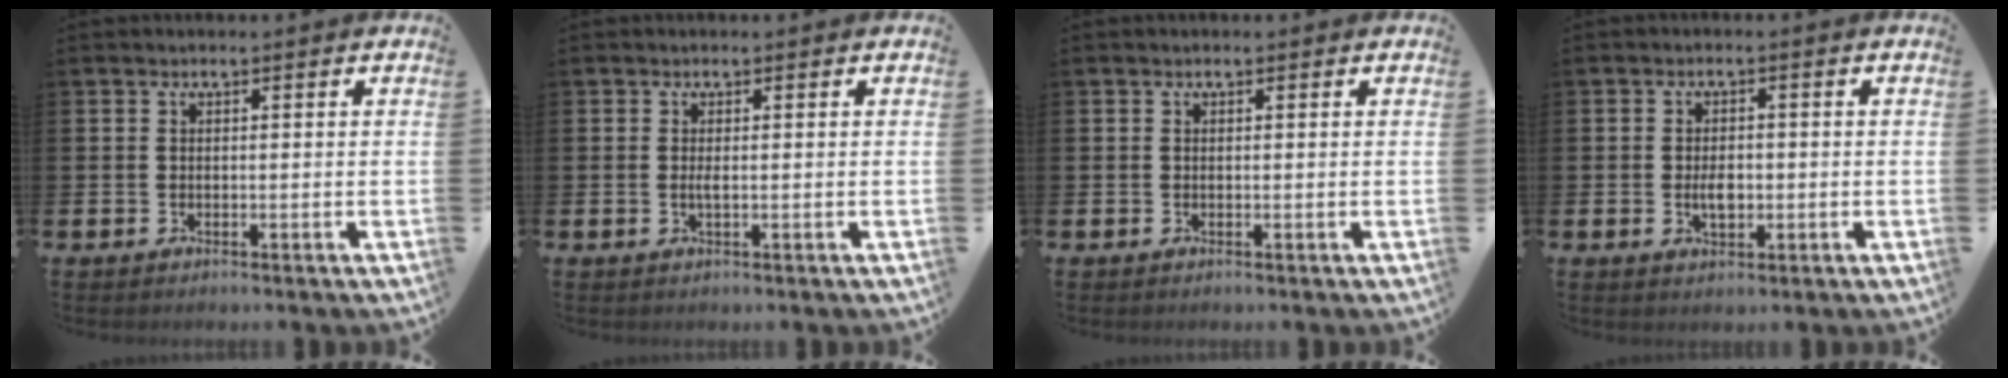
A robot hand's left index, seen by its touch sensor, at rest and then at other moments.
{"total": 0.8, "force": [0.0, 0.1, 0.8], "torque": [-0.022, 0.002, 0.000]}
{"total": 0.0}
{"total": 2.7, "force": [-0.3, 1.6, 2.1], "torque": [-0.031, 0.000, -0.008]}